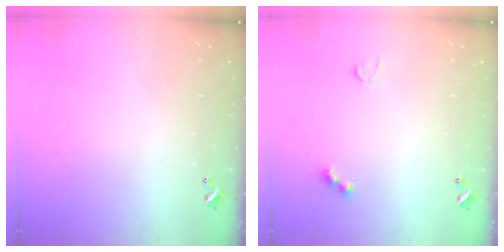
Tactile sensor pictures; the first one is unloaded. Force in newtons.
{"total": 4.1, "press": 4.1, "slide": 0.6}